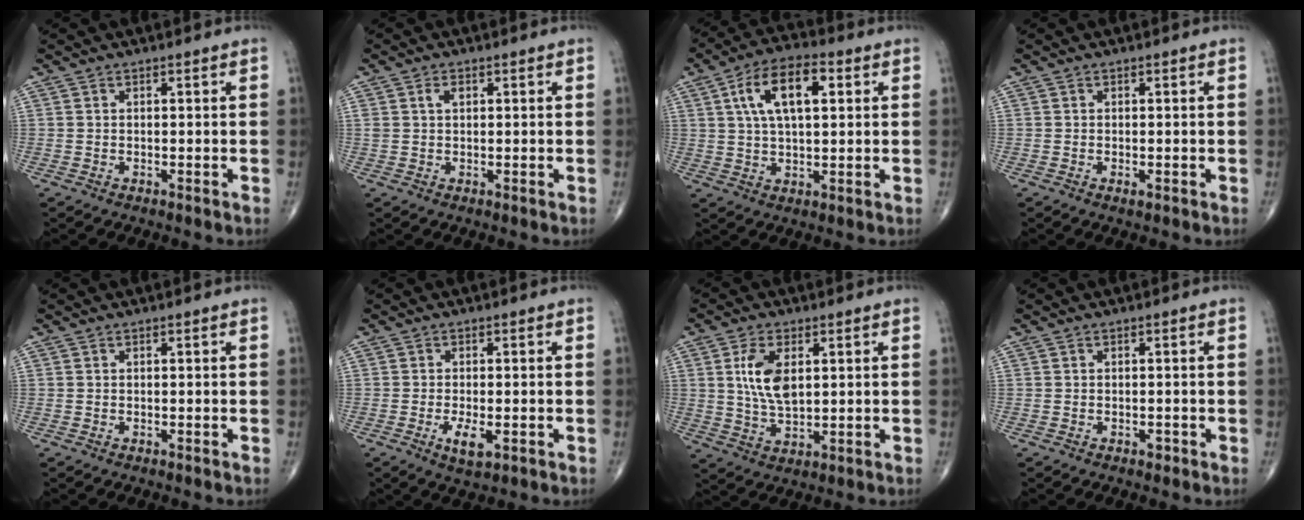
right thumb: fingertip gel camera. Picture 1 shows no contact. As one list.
[{"total": 1.2, "force": [0.5, 0.7, 0.9], "torque": [-0.020, 0.005, 0.012]}, {"total": 12.2, "force": [3.6, 5.7, 10.2], "torque": [-0.177, 0.011, 0.061]}, {"total": 0.8, "force": [-0.2, 0.4, 0.7], "torque": [-0.012, -0.003, -0.004]}, {"total": 0.0}, {"total": 4.2, "force": [-1.3, 1.7, 3.6], "torque": [-0.065, -0.006, -0.020]}, {"total": 8.5, "force": [2.1, 4.4, 7.0], "torque": [-0.132, -0.010, 0.046]}, {"total": 0.9, "force": [-0.5, 0.6, 0.5], "torque": [-0.005, 0.000, -0.007]}]